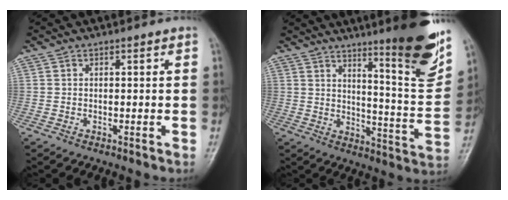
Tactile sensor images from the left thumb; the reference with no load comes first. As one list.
[{"total": 17.9, "force": [11.4, 2.4, 13.6], "torque": [-0.154, -0.075, 0.165]}]